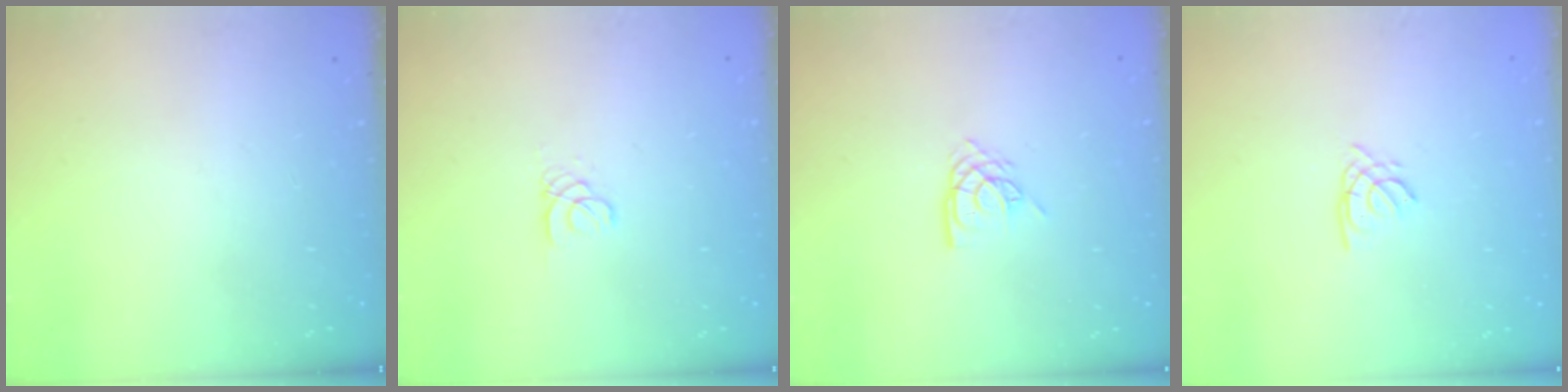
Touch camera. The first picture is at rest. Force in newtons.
{"total": 1.8, "press": 1.8, "slide": 0.2}
{"total": 7.9, "press": 7.8, "slide": 0.9}
{"total": 1.6, "press": 1.5, "slide": 0.4}